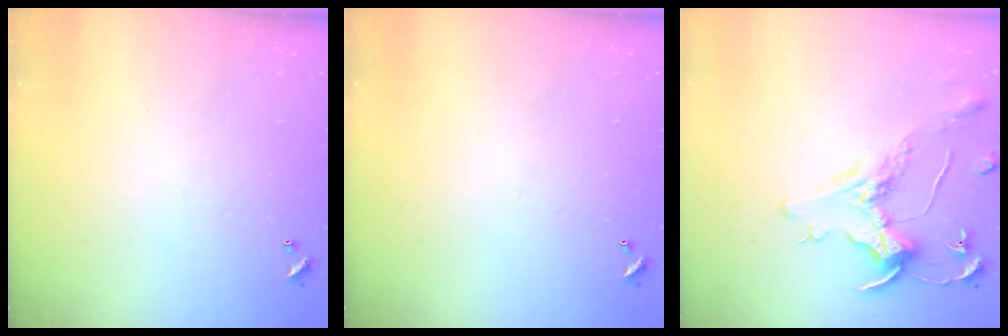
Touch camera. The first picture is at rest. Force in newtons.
{"total": 0.0}
{"total": 1.6, "press": 1.4, "slide": 0.7}